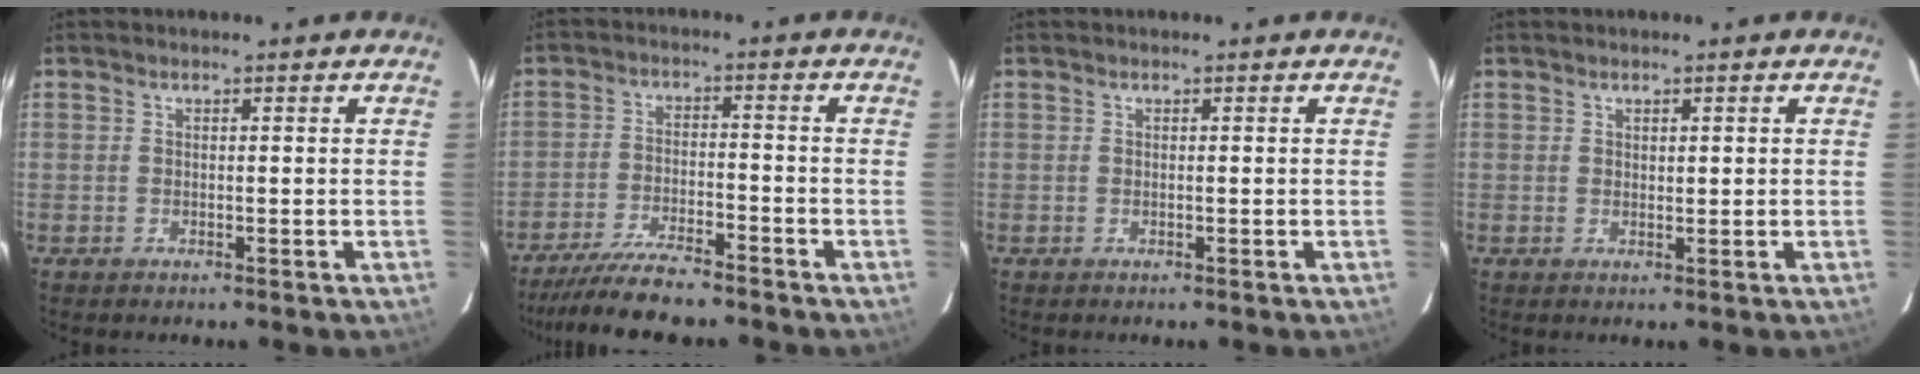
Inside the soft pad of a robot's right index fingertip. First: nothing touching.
{"total": 9.0, "force": [-8.0, 0.8, 3.9], "torque": [-0.066, -0.022, -0.137]}
{"total": 0.0}
{"total": 0.9, "force": [0.4, 0.3, 0.7], "torque": [-0.012, 0.000, 0.009]}